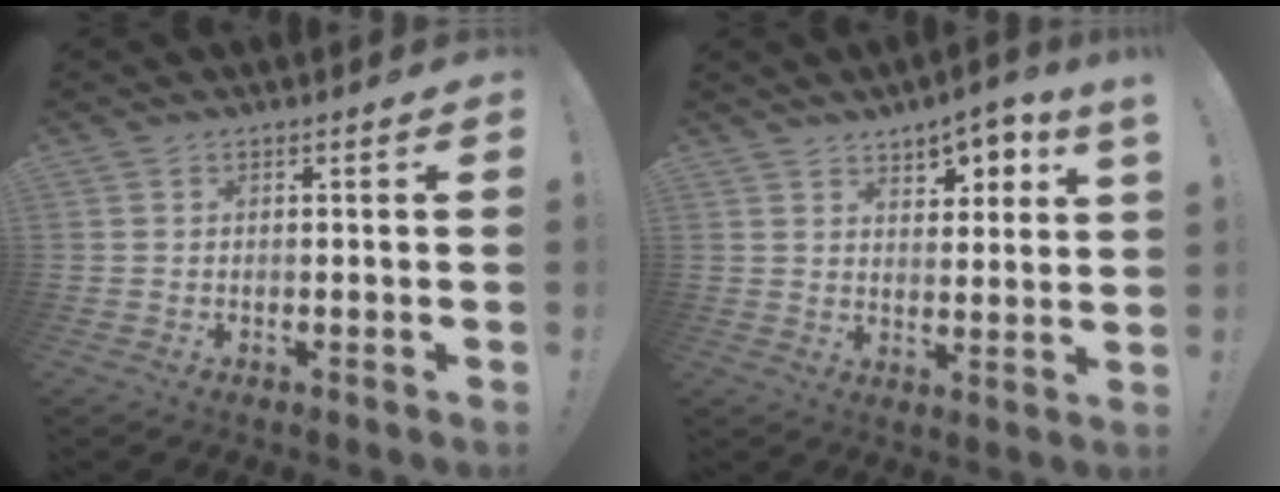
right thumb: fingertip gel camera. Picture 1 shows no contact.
{"total": 6.3, "force": [4.8, 1.3, 3.9], "torque": [-0.045, -0.034, 0.078]}